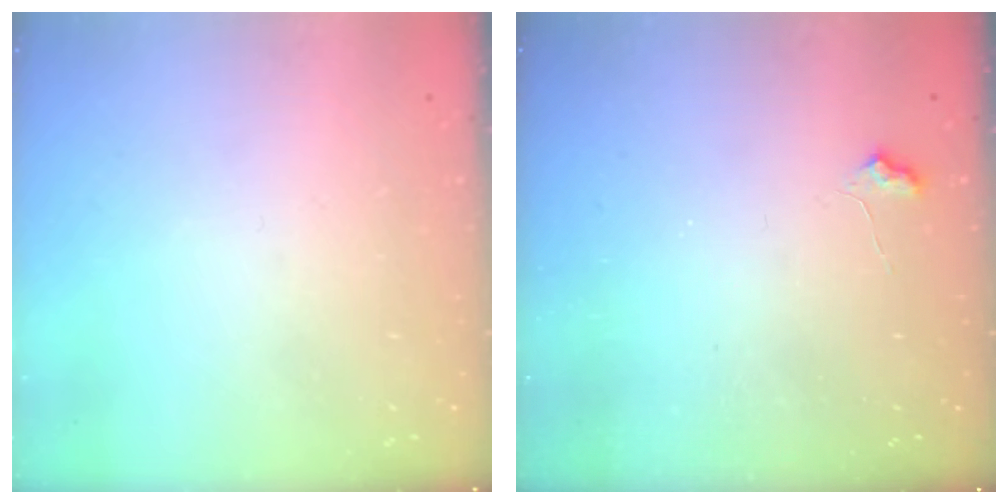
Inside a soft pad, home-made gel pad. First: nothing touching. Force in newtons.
{"total": 5.6, "press": 5.6, "slide": 0.8}